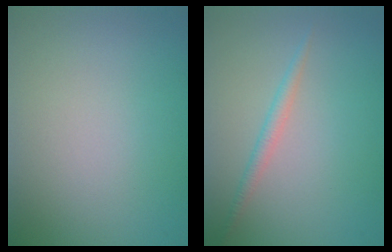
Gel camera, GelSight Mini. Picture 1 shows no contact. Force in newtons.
{"total": 1.3, "press": 1.3, "slide": 0.1}